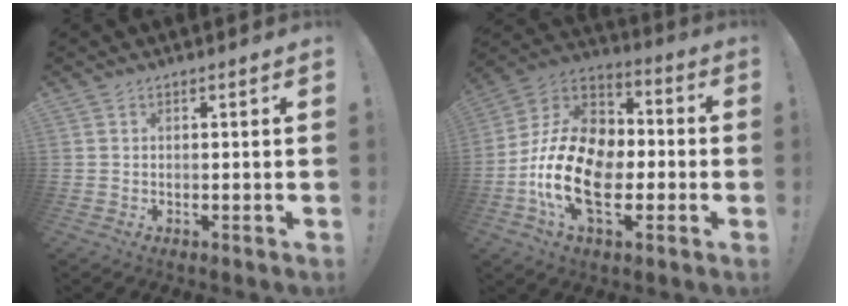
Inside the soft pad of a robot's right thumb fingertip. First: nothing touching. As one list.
[{"total": 21.8, "force": [-5.6, 13.6, 16.1], "torque": [-0.317, 0.035, -0.084]}]